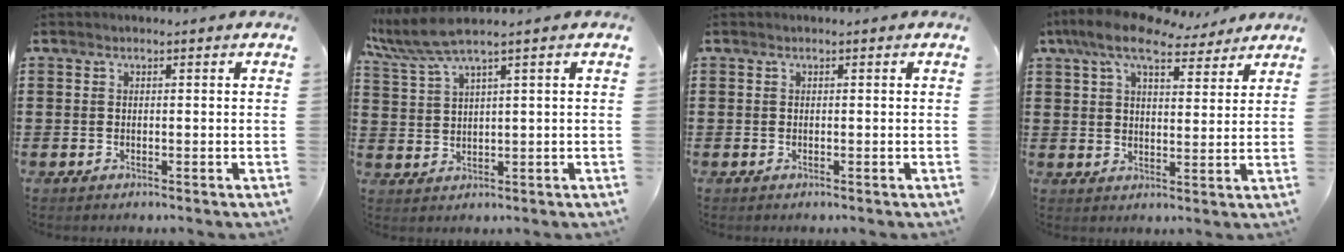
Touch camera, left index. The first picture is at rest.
{"total": 5.2, "force": [3.7, 0.3, 3.7], "torque": [-0.092, -0.009, 0.061]}
{"total": 0.0}
{"total": 10.4, "force": [8.0, 3.2, 5.8], "torque": [-0.121, -0.018, 0.144]}